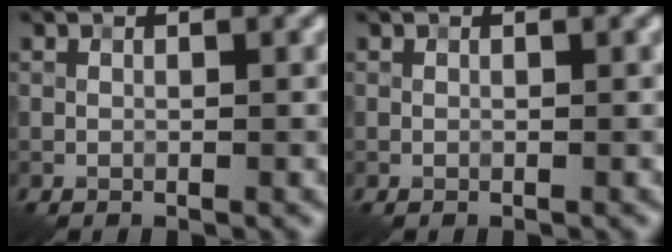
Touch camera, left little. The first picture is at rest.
{"total": 0.0}